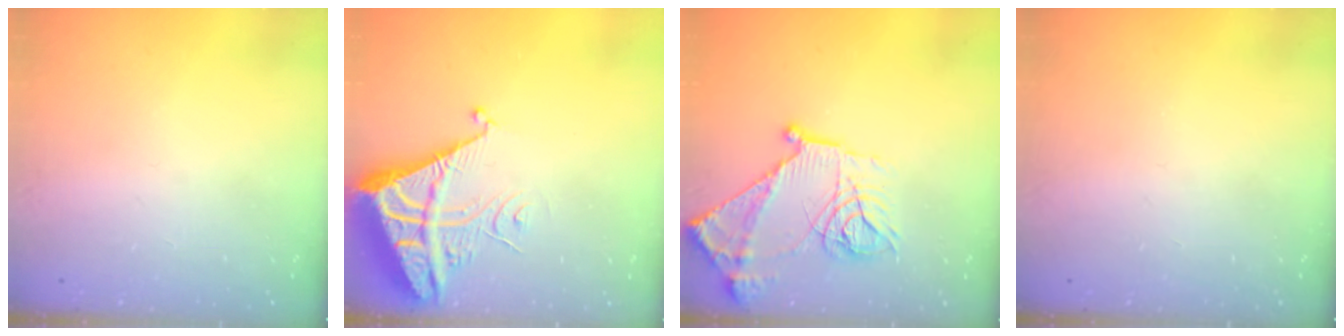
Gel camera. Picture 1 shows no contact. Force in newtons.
{"total": 7.0, "press": 6.9, "slide": 0.7}
{"total": 16.5, "press": 16.5, "slide": 1.3}
{"total": 0.0}